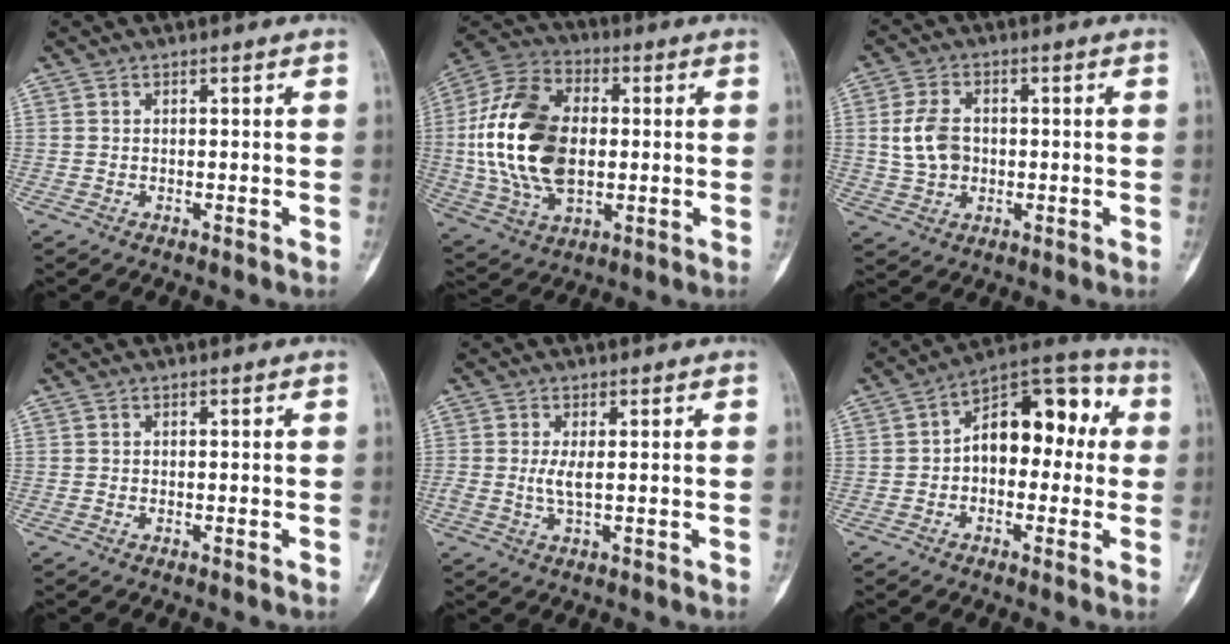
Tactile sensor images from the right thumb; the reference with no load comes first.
{"total": 21.3, "force": [0.6, 13.3, 16.6], "torque": [-0.320, 0.008, 0.013]}
{"total": 7.3, "force": [0.4, 5.4, 4.9], "torque": [-0.082, 0.006, 0.011]}
{"total": 0.0}
{"total": 2.7, "force": [0.1, 0.7, 2.6], "torque": [-0.065, -0.007, 0.005]}
{"total": 13.7, "force": [0.9, 8.4, 10.7], "torque": [-0.112, 0.046, -0.002]}